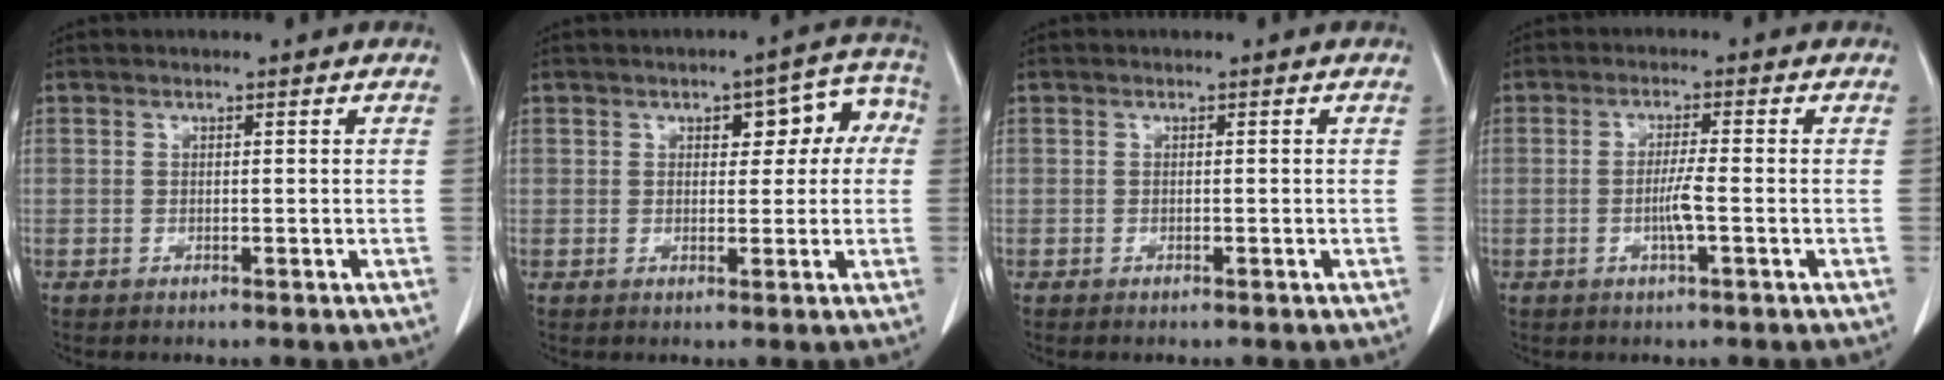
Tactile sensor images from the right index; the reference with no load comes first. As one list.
[{"total": 8.7, "force": [2.0, 4.4, 7.2], "torque": [-0.081, 0.044, 0.028]}, {"total": 0.7, "force": [-0.4, 0.4, 0.5], "torque": [-0.016, -0.003, -0.004]}, {"total": 3.8, "force": [-0.9, 0.3, 3.6], "torque": [-0.073, -0.002, -0.017]}]